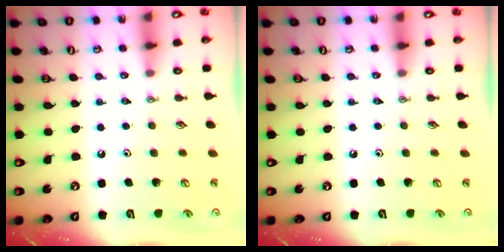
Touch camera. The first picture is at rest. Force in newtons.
{"total": 0.0}